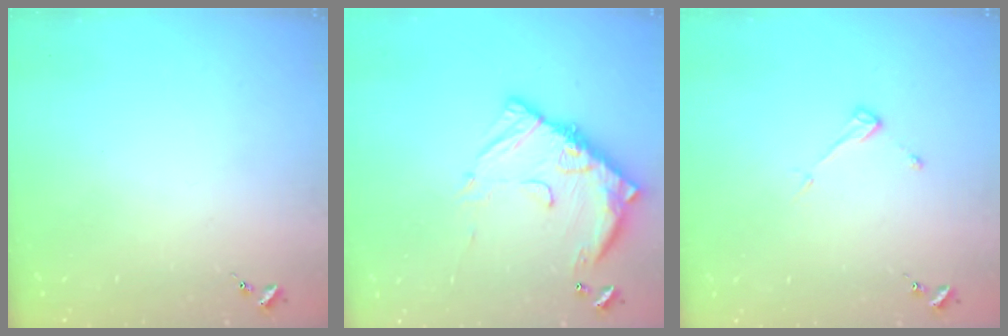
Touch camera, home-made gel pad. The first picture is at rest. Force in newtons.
{"total": 14.4, "press": 14.4, "slide": 1.3}
{"total": 3.8, "press": 3.8, "slide": 0.3}